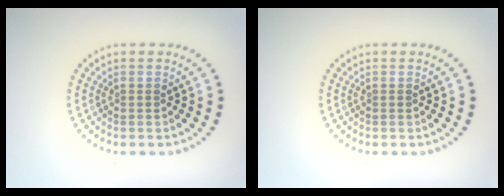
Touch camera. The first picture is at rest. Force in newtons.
{"total": 0.0}